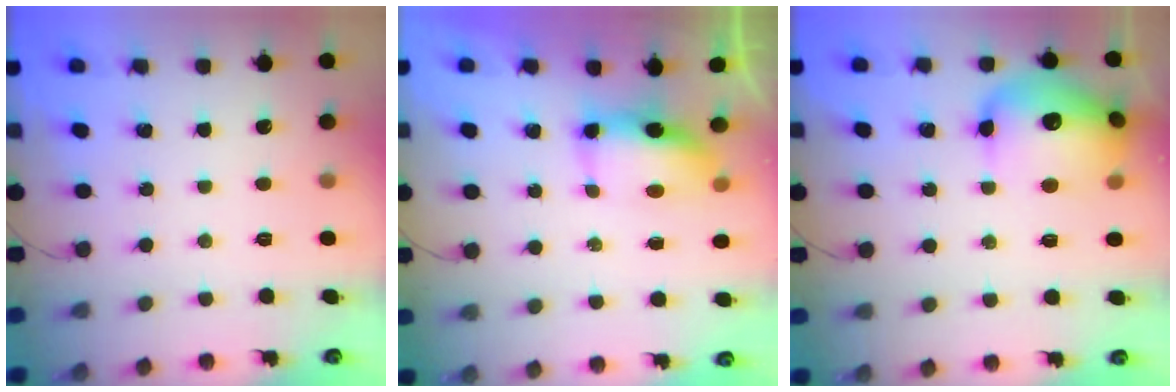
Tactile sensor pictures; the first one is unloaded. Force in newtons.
{"total": 7.0, "press": 7.0, "slide": 0.5}
{"total": 17.6, "press": 17.4, "slide": 2.4}